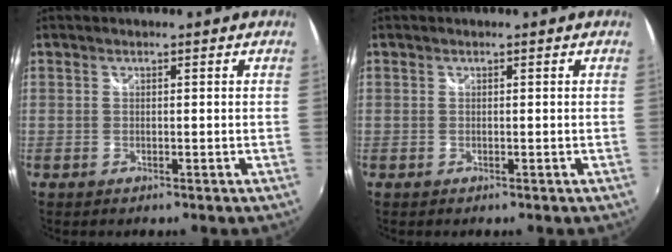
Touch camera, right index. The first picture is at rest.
{"total": 0.0}